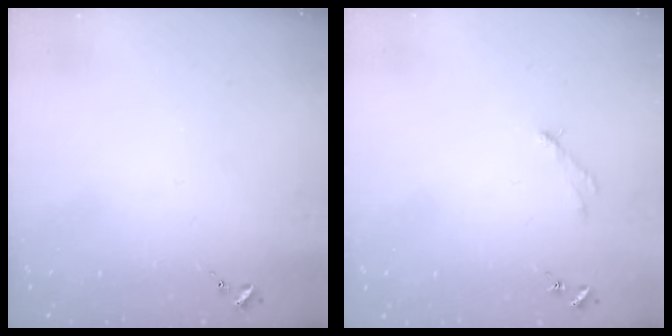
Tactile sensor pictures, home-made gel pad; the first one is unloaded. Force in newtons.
{"total": 2.5, "press": 2.5, "slide": 0.3}